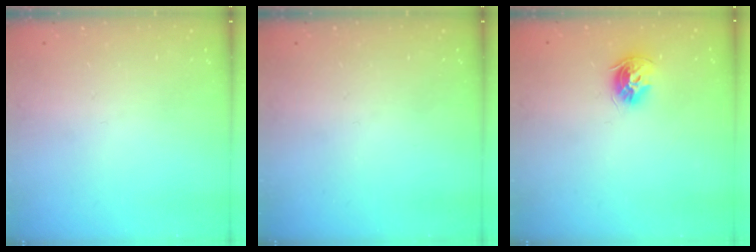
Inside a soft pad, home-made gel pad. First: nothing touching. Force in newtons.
{"total": 0.0}
{"total": 8.9, "press": 8.8, "slide": 1.2}